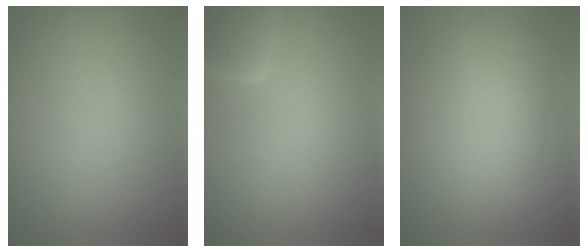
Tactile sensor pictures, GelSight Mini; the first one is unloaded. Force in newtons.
{"total": 3.4, "press": 3.4, "slide": 0.2}
{"total": 5.5, "press": 5.5, "slide": 0.2}